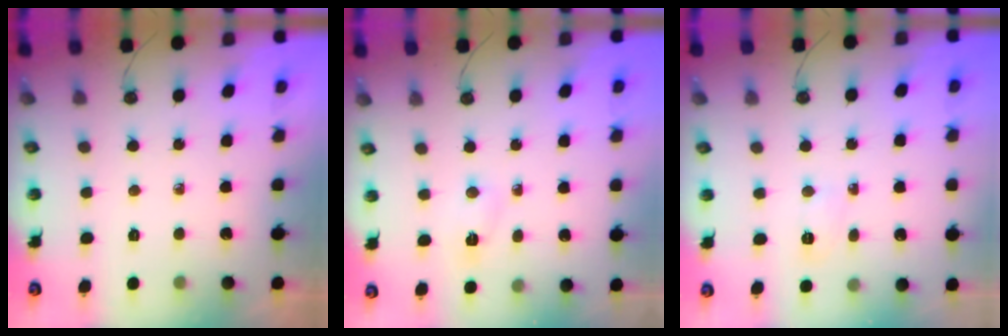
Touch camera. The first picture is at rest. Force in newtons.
{"total": 3.0, "press": 1.8, "slide": 2.4}
{"total": 3.0, "press": 2.9, "slide": 0.8}